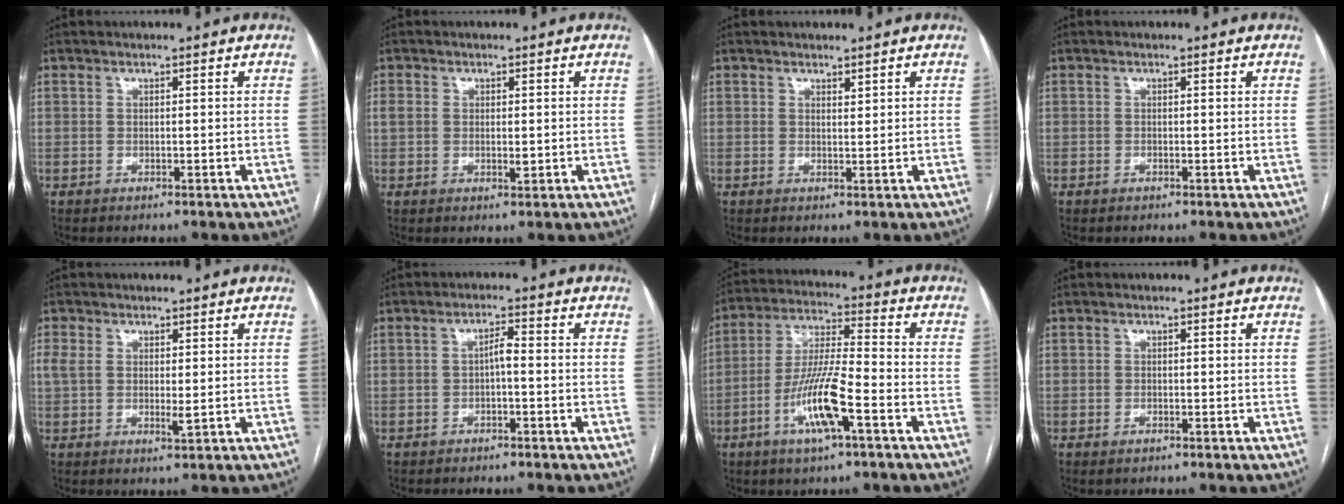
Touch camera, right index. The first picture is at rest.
{"total": 2.9, "force": [0.1, 1.7, 2.3], "torque": [-0.042, 0.004, 0.007]}
{"total": 0.9, "force": [0.8, 0.2, 0.3], "torque": [-0.006, -0.004, 0.014]}
{"total": 0.0}
{"total": 3.9, "force": [0.6, 1.7, 3.4], "torque": [-0.080, 0.001, 0.017]}
{"total": 2.2, "force": [-0.5, 0.5, 2.1], "torque": [-0.035, 0.008, -0.009]}
{"total": 11.6, "force": [-4.8, 1.3, 10.5], "torque": [-0.208, -0.004, -0.090]}
{"total": 0.8, "force": [-0.5, 0.4, 0.5], "torque": [-0.008, -0.001, -0.004]}